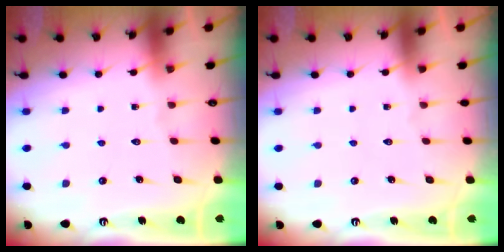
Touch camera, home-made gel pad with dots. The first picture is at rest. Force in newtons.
{"total": 0.0}